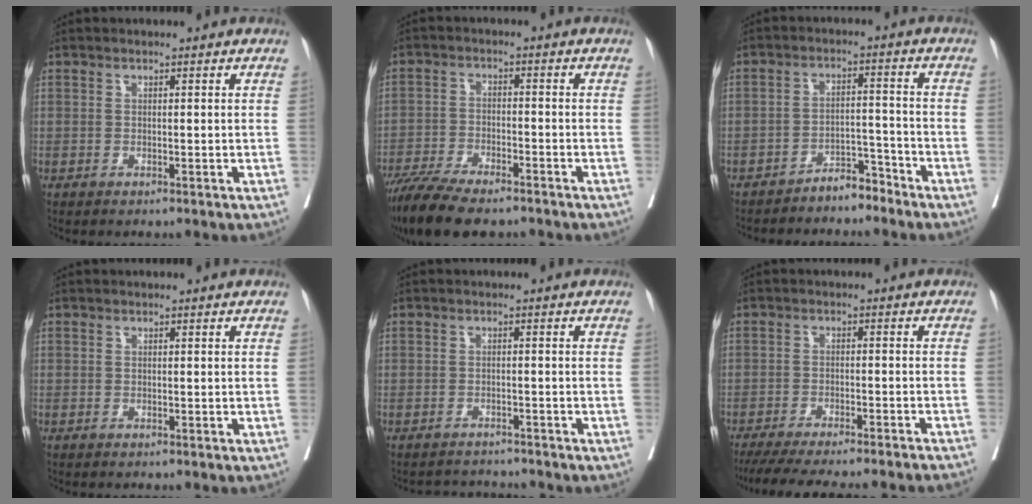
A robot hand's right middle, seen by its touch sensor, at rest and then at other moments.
{"total": 12.0, "force": [-9.9, 2.7, 6.2], "torque": [-0.102, -0.019, -0.161]}
{"total": 4.5, "force": [-4.2, 1.2, 1.3], "torque": [-0.013, 0.003, -0.071]}
{"total": 0.0}
{"total": 3.1, "force": [-2.9, 0.5, -0.8], "torque": [0.016, -0.004, -0.044]}
{"total": 19.5, "force": [-17.6, 0.3, 8.3], "torque": [-0.111, -0.041, -0.236]}